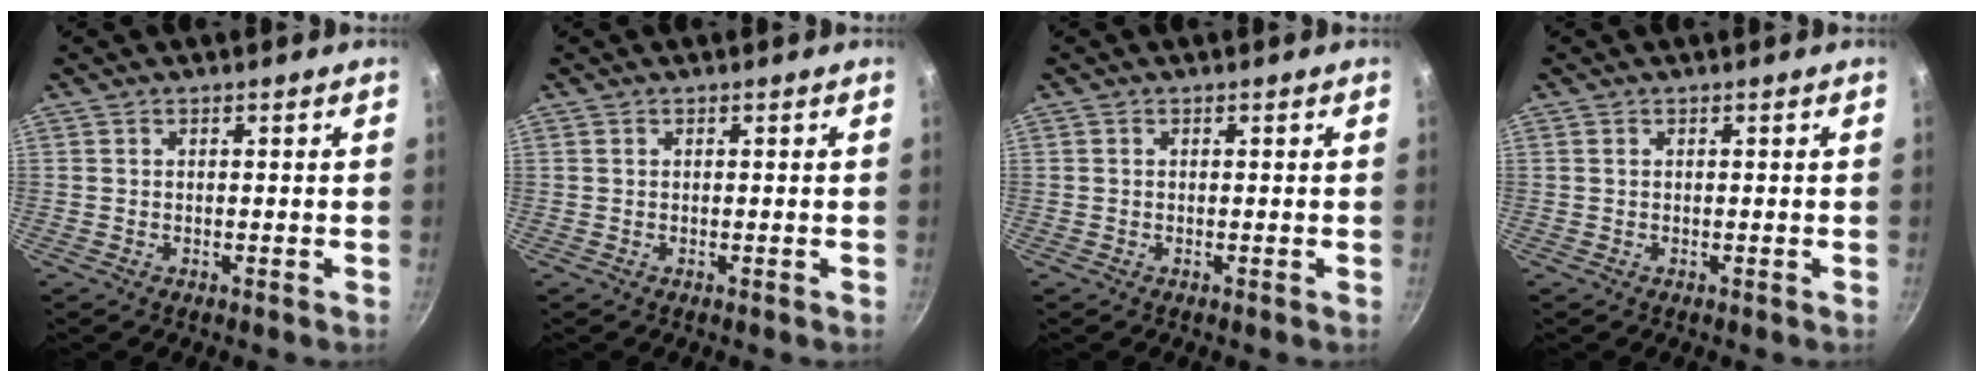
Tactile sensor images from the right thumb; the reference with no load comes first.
{"total": 0.0}
{"total": 0.0}
{"total": 0.0}